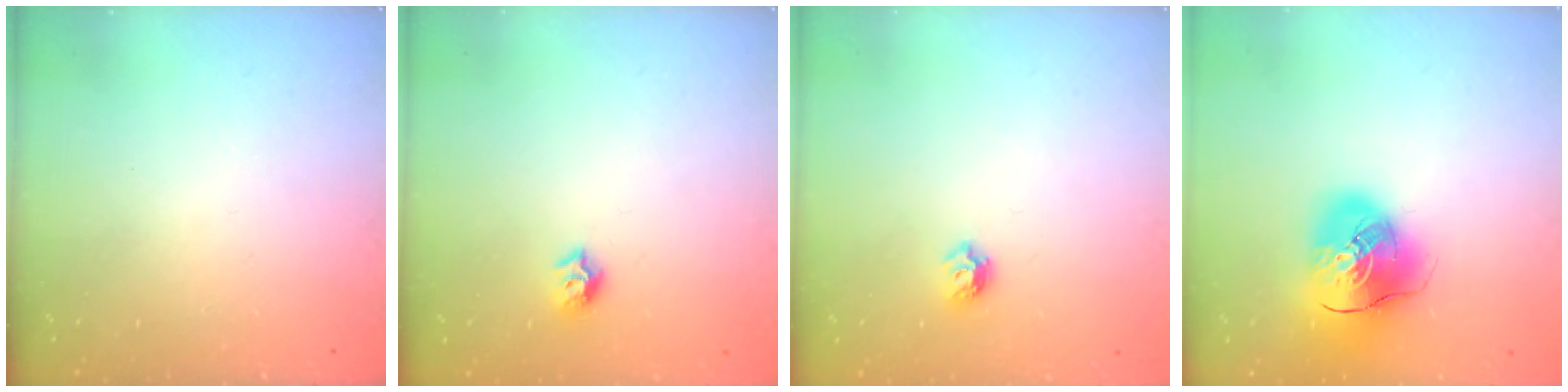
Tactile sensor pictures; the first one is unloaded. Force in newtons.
{"total": 6.7, "press": 6.7, "slide": 0.8}
{"total": 5.5, "press": 5.5, "slide": 0.8}
{"total": 14.8, "press": 14.5, "slide": 2.6}